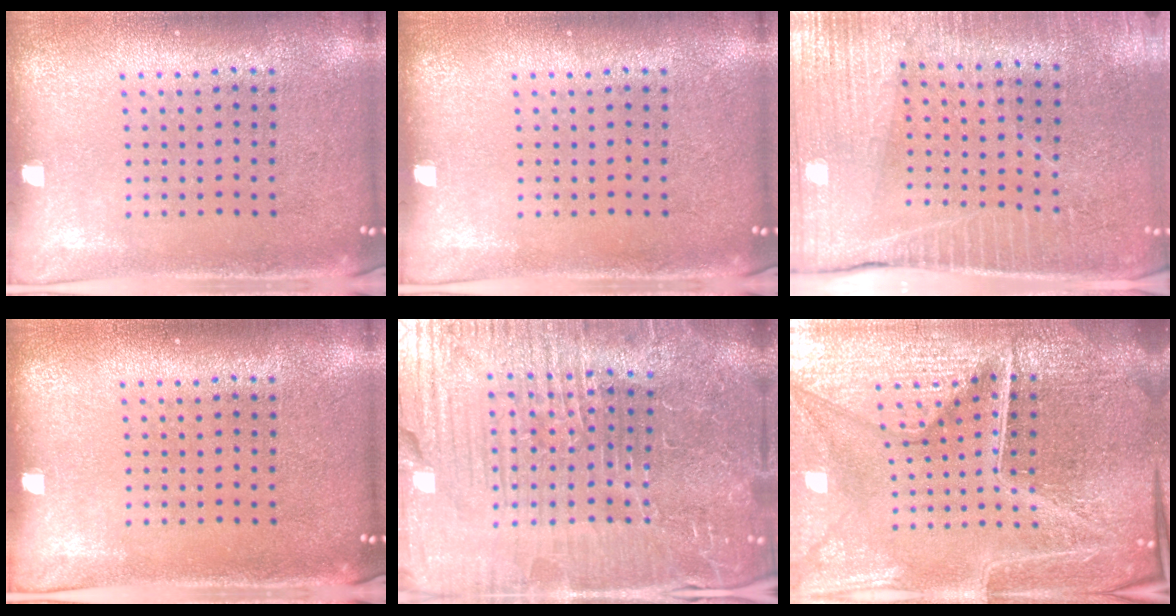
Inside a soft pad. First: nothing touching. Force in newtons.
{"total": 0.0}
{"total": 3.6, "press": 3.5, "slide": 0.4}
{"total": 0.0}
{"total": 6.3, "press": 5.9, "slide": 2.4}
{"total": 6.9, "press": 6.1, "slide": 3.2}